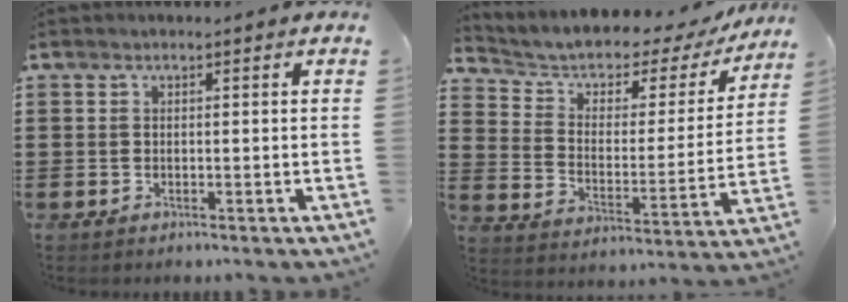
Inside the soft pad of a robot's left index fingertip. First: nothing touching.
{"total": 3.9, "force": [2.6, 2.4, 1.5], "torque": [-0.051, -0.023, 0.036]}